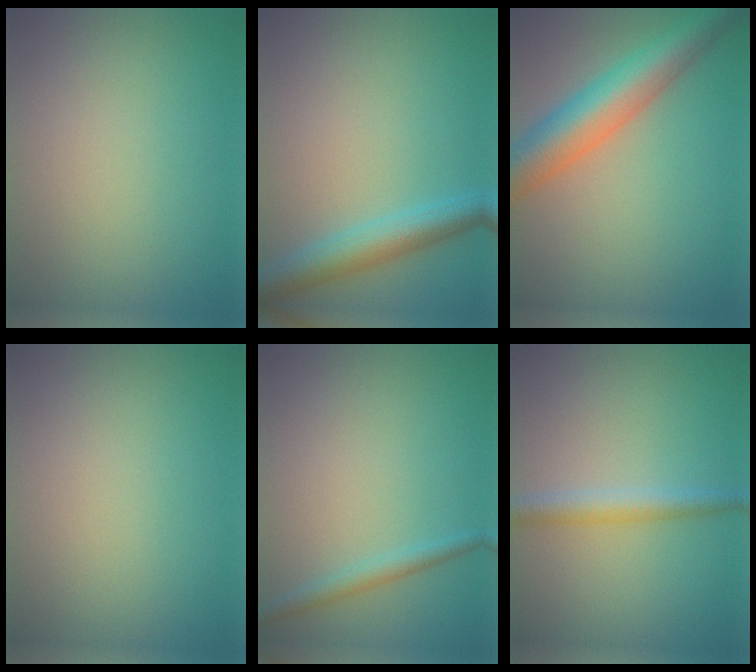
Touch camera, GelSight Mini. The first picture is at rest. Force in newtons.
{"total": 4.3, "press": 4.3, "slide": 0.1}
{"total": 7.8, "press": 7.8, "slide": 0.3}
{"total": 0.0}
{"total": 1.7, "press": 1.7, "slide": 0.0}
{"total": 2.6, "press": 2.6, "slide": 0.0}